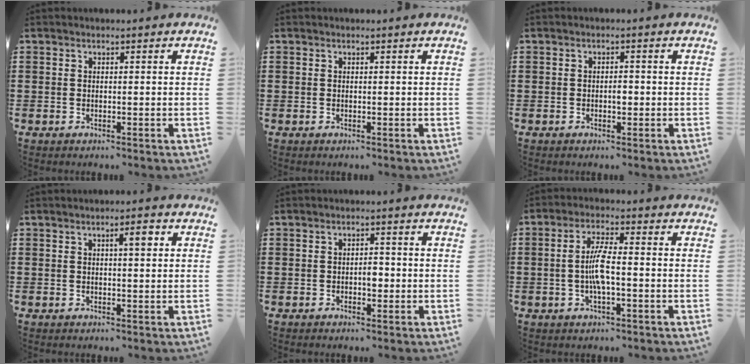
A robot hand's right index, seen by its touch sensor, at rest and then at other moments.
{"total": 0.0}
{"total": 1.5, "force": [-0.2, 0.7, 1.4], "torque": [-0.025, 0.000, -0.005]}
{"total": 2.6, "force": [0.8, 0.6, 2.4], "torque": [-0.031, 0.000, 0.006]}
{"total": 2.3, "force": [-0.4, 1.1, 2.0], "torque": [-0.036, 0.003, -0.008]}
{"total": 5.5, "force": [-0.8, 1.4, 5.3], "torque": [-0.110, 0.001, -0.021]}